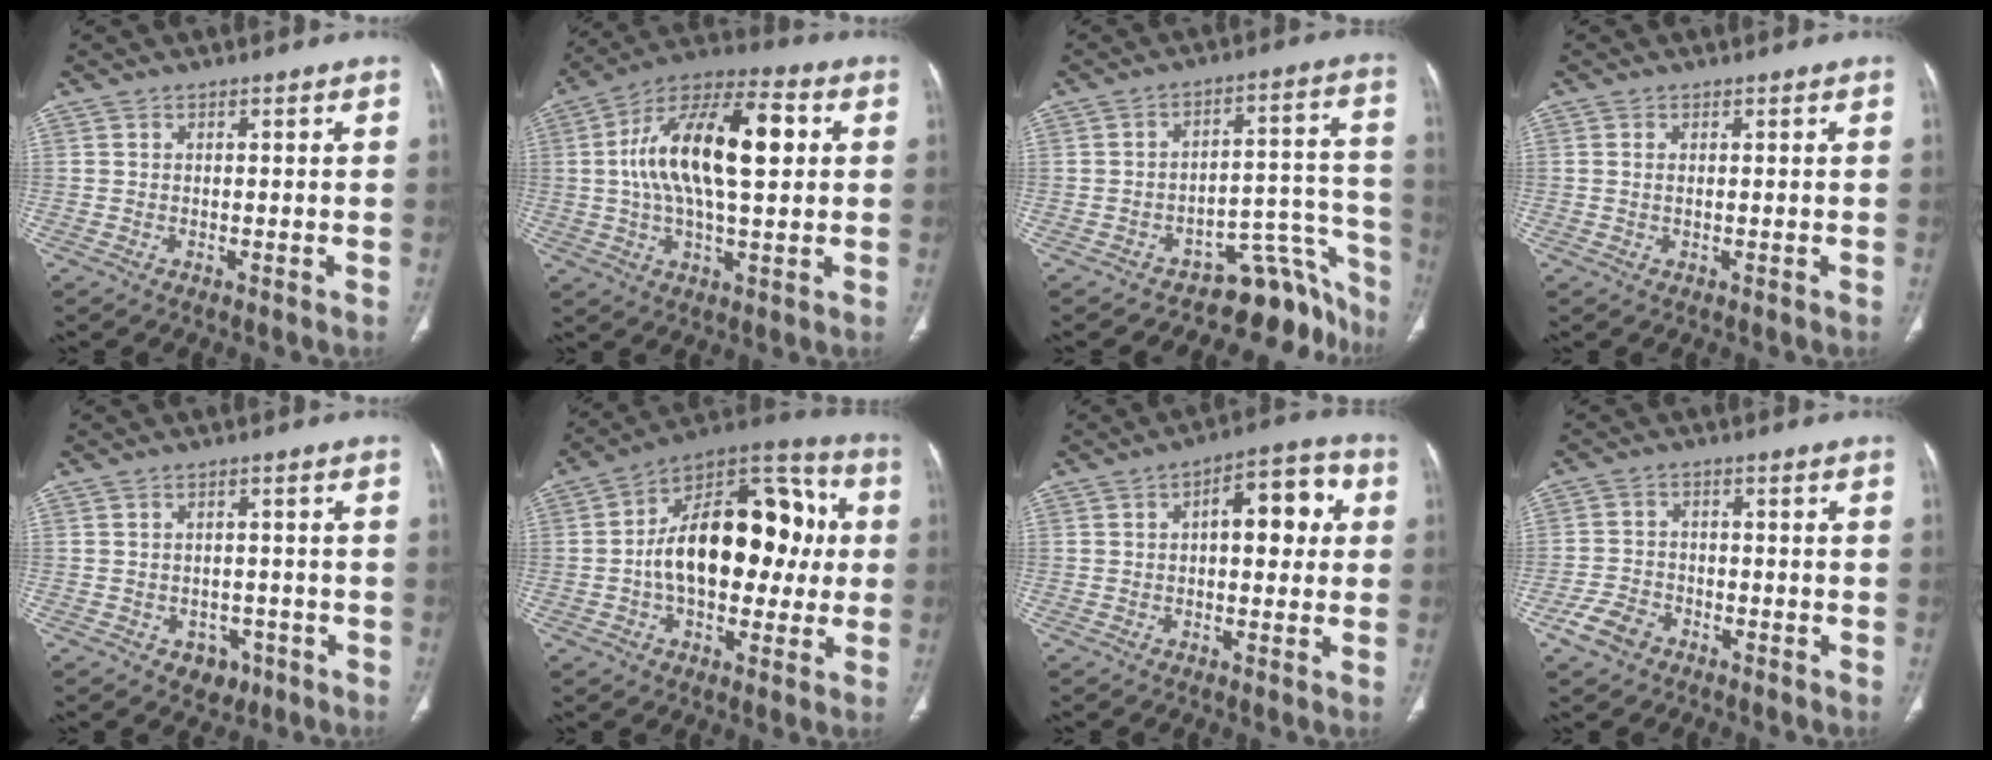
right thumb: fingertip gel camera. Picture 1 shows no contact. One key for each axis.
{"total": 20.0, "fx": 3.0, "fy": 8.4, "fz": 17.9, "tx": -0.309, "ty": 0.025, "tz": 0.043}
{"total": 16.5, "fx": -12.6, "fy": 7.7, "fz": 7.4, "tx": -0.005, "ty": 0.133, "tz": -0.163}
{"total": 0.8, "fx": 0.2, "fy": 0.3, "fz": 0.7, "tx": -0.022, "ty": 0.001, "tz": 0.006}
{"total": 4.5, "fx": -2.1, "fy": 3.6, "fz": 1.8, "tx": -0.001, "ty": 0.015, "tz": -0.019}
{"total": 23.8, "fx": 0.9, "fy": 13.8, "fz": 19.3, "tx": -0.268, "ty": 0.041, "tz": 0.009}
{"total": 10.7, "fx": 1.9, "fy": 5.1, "fz": 9.2, "tx": -0.097, "ty": 0.024, "tz": 0.021}
{"total": 5.5, "fx": -3.3, "fy": 3.8, "fz": 2.4, "tx": -0.044, "ty": 0.020, "tz": -0.057}